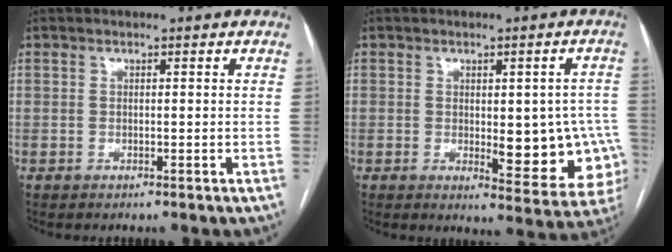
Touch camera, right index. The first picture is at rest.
{"total": 12.1, "force": [-1.6, 4.7, 11.0], "torque": [-0.104, 0.004, -0.007]}